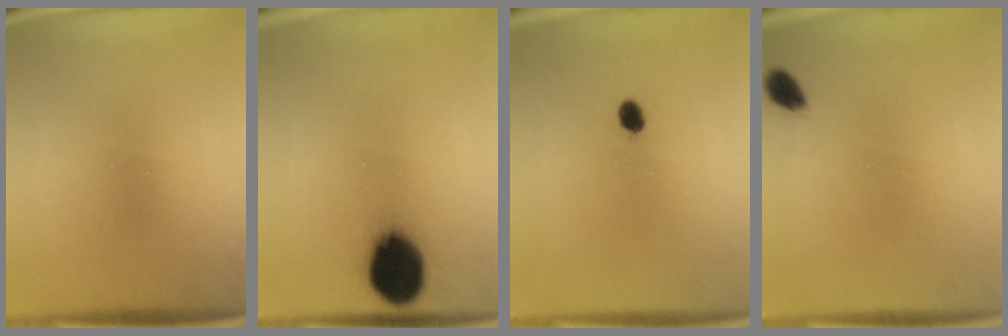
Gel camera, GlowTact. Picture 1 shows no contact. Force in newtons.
{"total": 15.2}
{"total": 2.1}
{"total": 2.6}